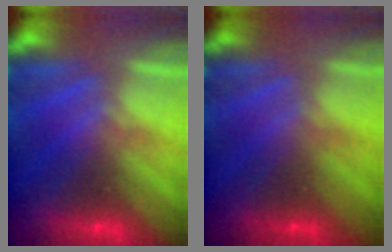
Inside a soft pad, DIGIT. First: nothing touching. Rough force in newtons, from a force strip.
{"total": 2.4}